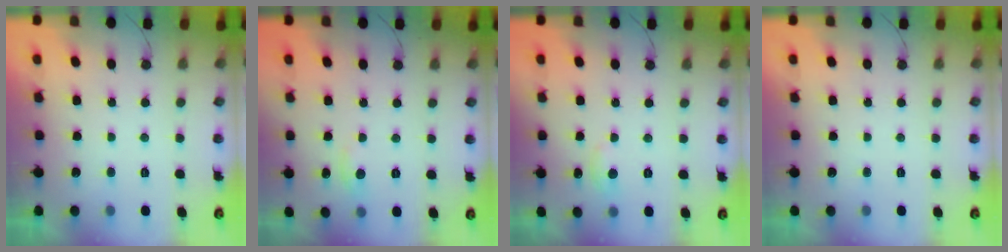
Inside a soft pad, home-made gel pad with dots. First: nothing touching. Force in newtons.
{"total": 2.8, "press": 2.8, "slide": 0.4}
{"total": 3.8, "press": 3.8, "slide": 0.5}
{"total": 0.0}